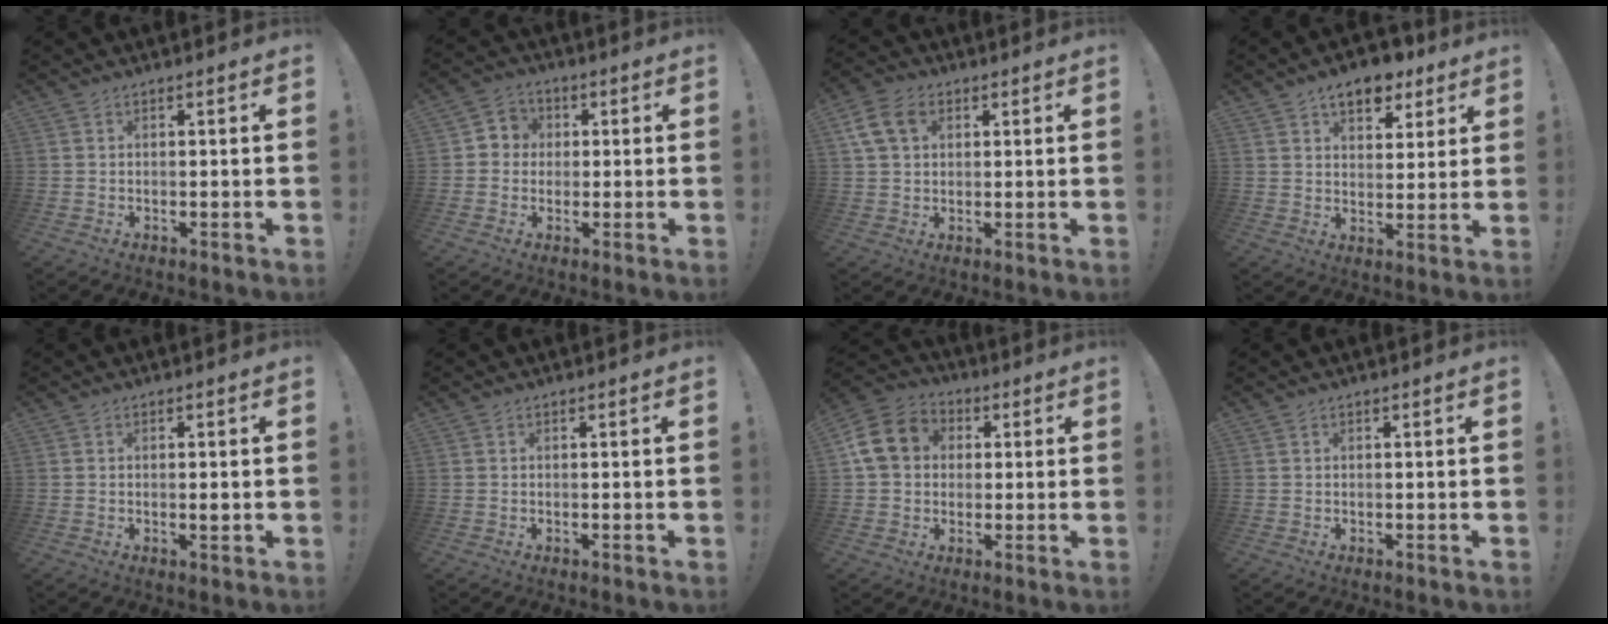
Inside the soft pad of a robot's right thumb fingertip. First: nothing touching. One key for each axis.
{"total": 5.4, "fx": -0.3, "fy": 5.2, "fz": 1.2, "tx": -0.016, "ty": 0.012, "tz": -0.004}
{"total": 10.0, "fx": 3.8, "fy": 7.2, "fz": 5.8, "tx": -0.102, "ty": -0.001, "tz": 0.078}
{"total": 10.2, "fx": 6.6, "fy": 5.7, "fz": 5.3, "tx": -0.068, "ty": -0.035, "tz": 0.119}
{"total": 1.3, "fx": -0.1, "fy": 0.2, "fz": 1.3, "tx": -0.016, "ty": -0.004, "tz": -0.003}
{"total": 0.0}
{"total": 12.9, "fx": 2.6, "fy": 10.9, "fz": 6.5, "tx": -0.102, "ty": 0.014, "tz": 0.060}
{"total": 0.0}